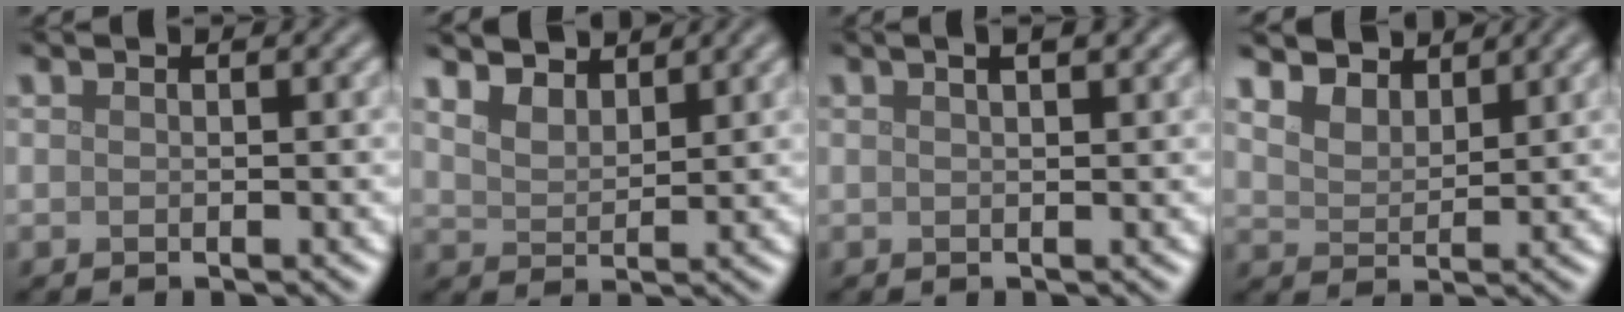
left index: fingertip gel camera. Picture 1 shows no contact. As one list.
[{"total": 5.0, "force": [4.2, 1.9, 2.1], "torque": [-0.059, 0.010, 0.062]}, {"total": 2.9, "force": [1.7, 1.2, 2.0], "torque": [-0.009, 0.008, 0.002]}, {"total": 4.7, "force": [4.1, 1.9, 1.5], "torque": [-0.056, -0.004, 0.070]}]